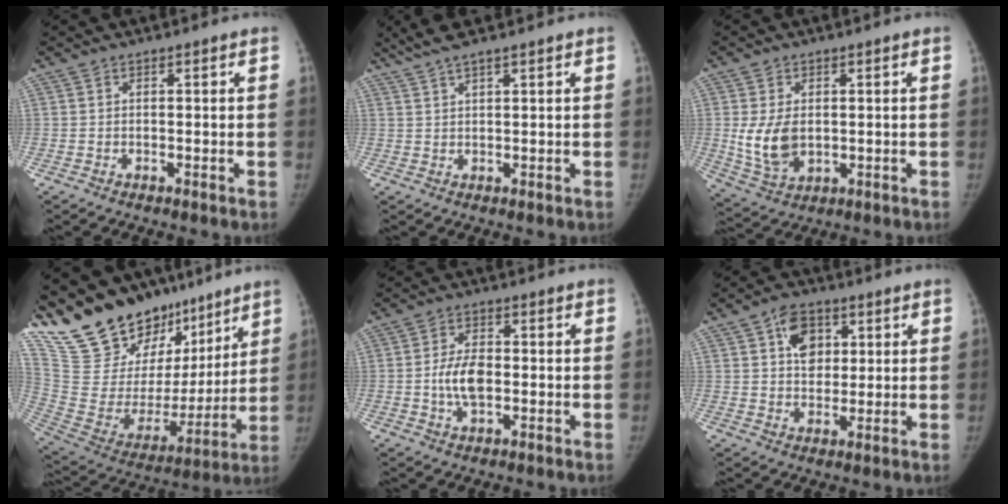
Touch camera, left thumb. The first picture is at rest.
{"total": 4.5, "force": [3.5, 0.3, 2.8], "torque": [-0.061, 0.009, 0.073]}
{"total": 8.5, "force": [0.2, 5.8, 6.2], "torque": [-0.105, -0.008, 0.017]}
{"total": 26.4, "force": [19.5, 13.6, 11.6], "torque": [-0.160, -0.068, 0.341]}
{"total": 6.4, "force": [-0.9, 3.6, 5.2], "torque": [-0.092, 0.008, -0.019]}
{"total": 7.9, "force": [2.8, 5.8, 4.6], "torque": [-0.040, -0.008, 0.044]}